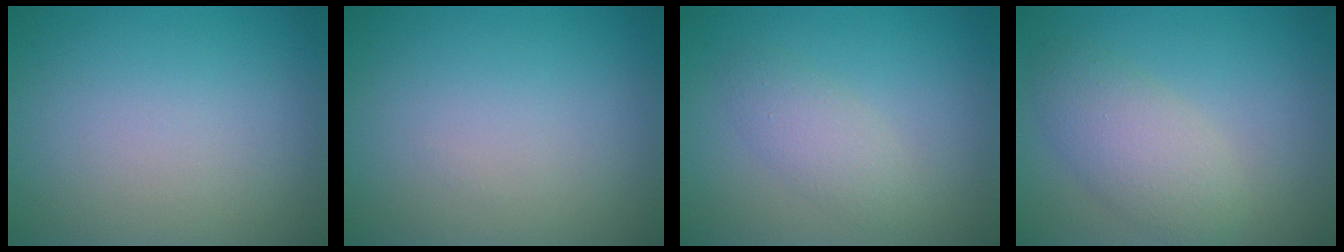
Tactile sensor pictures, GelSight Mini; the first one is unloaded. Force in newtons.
{"total": 0.0}
{"total": 2.3, "press": 2.3, "slide": 0.2}
{"total": 4.0, "press": 3.9, "slide": 0.1}